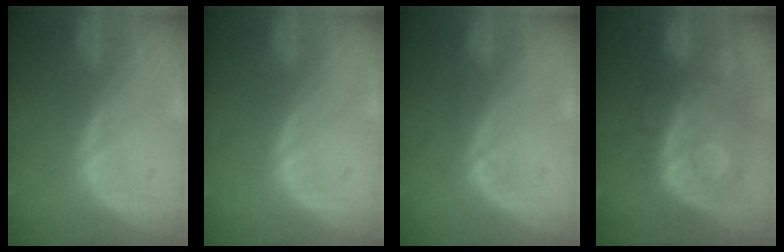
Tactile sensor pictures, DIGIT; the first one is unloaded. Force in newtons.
{"total": 0.0}
{"total": 1.1, "press": 1.1, "slide": 0.2}
{"total": 11.3, "press": 9.7, "slide": 5.7}